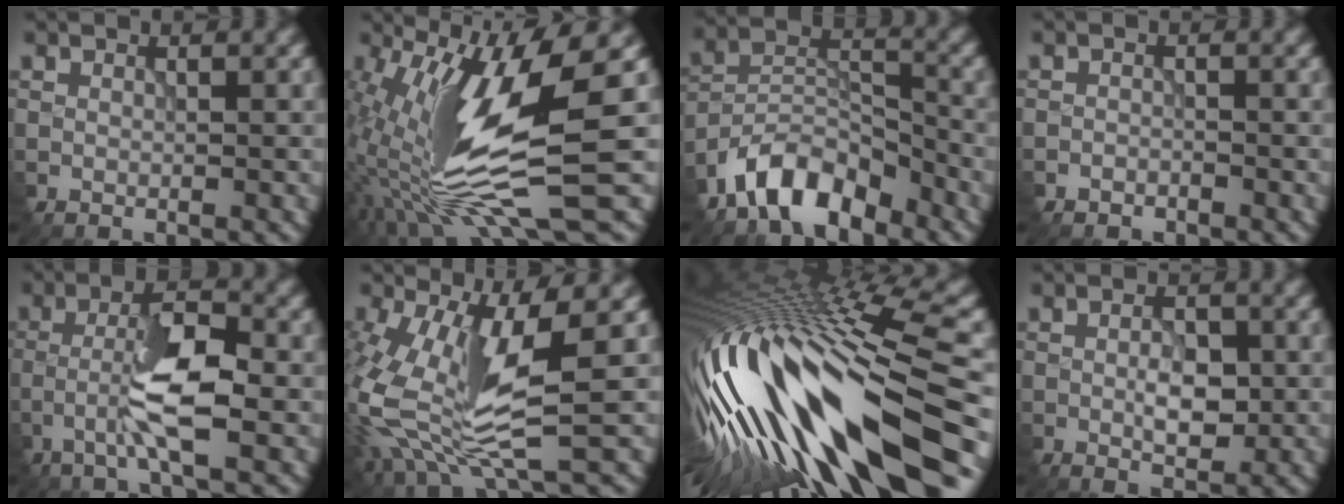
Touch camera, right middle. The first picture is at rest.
{"total": 12.8, "force": [-1.4, 3.1, 12.4], "torque": [-0.254, -0.018, -0.015]}
{"total": 7.3, "force": [-5.6, 3.2, 3.4], "torque": [-0.052, 0.007, -0.112]}
{"total": 1.0, "force": [-0.9, 0.5, -0.1], "torque": [0.002, -0.001, -0.017]}
{"total": 5.6, "force": [-1.9, 1.1, 5.2], "torque": [-0.105, 0.012, -0.041]}
{"total": 10.8, "force": [-1.2, 3.9, 10.0], "torque": [-0.224, -0.025, -0.011]}
{"total": 17.9, "force": [-4.2, 4.3, 16.9], "torque": [-0.306, 0.011, -0.072]}
{"total": 3.1, "force": [-0.4, 1.7, 2.6], "torque": [-0.046, -0.001, -0.003]}